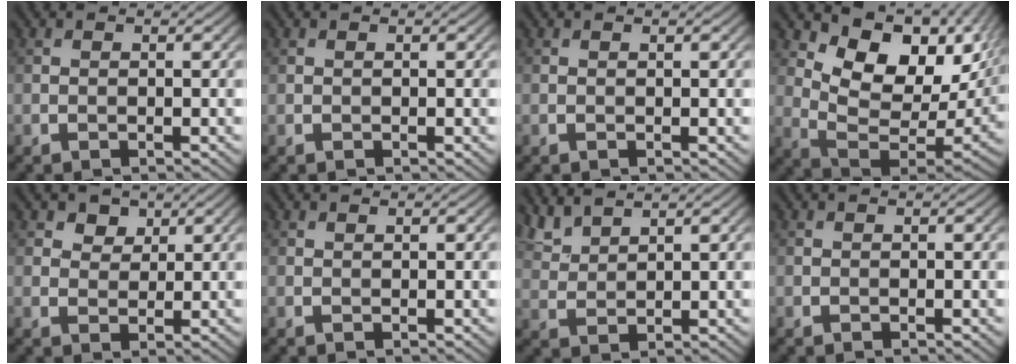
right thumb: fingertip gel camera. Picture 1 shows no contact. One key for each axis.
{"total": 0.0}
{"total": 0.0}
{"total": 14.3, "fx": 6.3, "fy": 7.5, "fz": 10.4, "tx": -0.180, "ty": -0.009, "tz": 0.120}
{"total": 2.9, "fx": 1.7, "fy": 2.1, "fz": 1.1, "tx": -0.023, "ty": -0.006, "tz": 0.031}
{"total": 0.0}
{"total": 3.8, "fx": 3.4, "fy": 0.8, "fz": 1.5, "tx": -0.044, "ty": 0.004, "tz": 0.078}
{"total": 0.0}